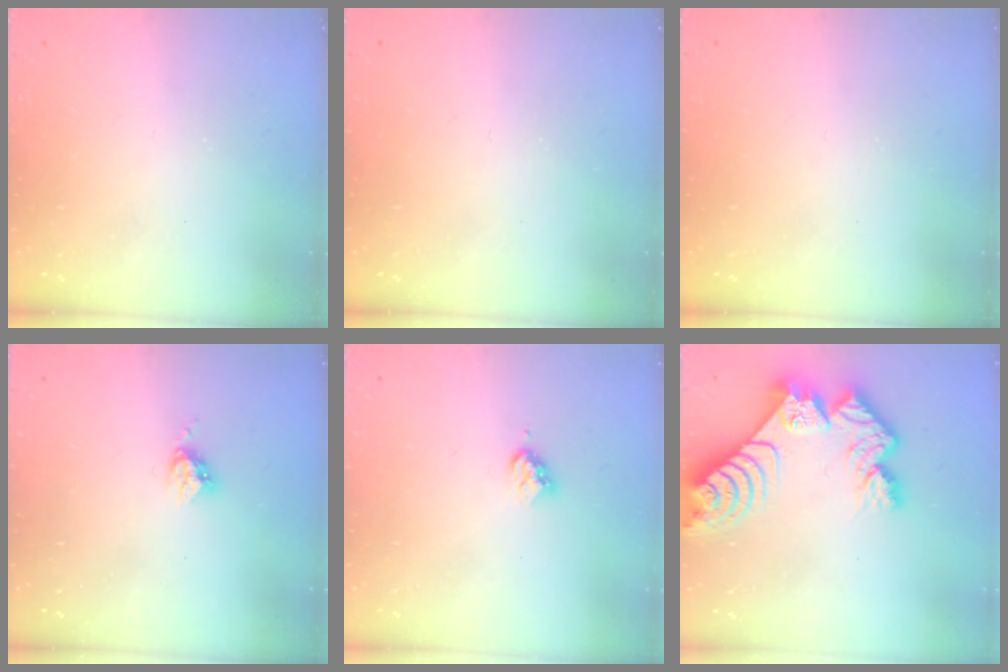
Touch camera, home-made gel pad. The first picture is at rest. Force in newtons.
{"total": 0.0}
{"total": 0.0}
{"total": 4.0, "press": 4.0, "slide": 0.0}
{"total": 3.7, "press": 3.7, "slide": 0.4}
{"total": 14.6, "press": 14.6, "slide": 1.3}